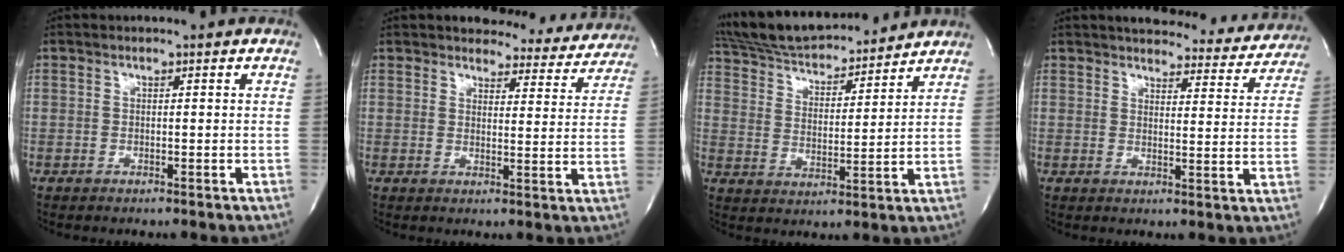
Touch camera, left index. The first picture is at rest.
{"total": 11.4, "force": [10.8, 3.4, 1.6], "torque": [0.009, -0.027, 0.110]}
{"total": 18.1, "force": [16.7, 3.4, 6.2], "torque": [-0.109, 0.021, 0.269]}
{"total": 16.6, "force": [15.6, 4.2, 4.1], "torque": [-0.029, -0.023, 0.174]}